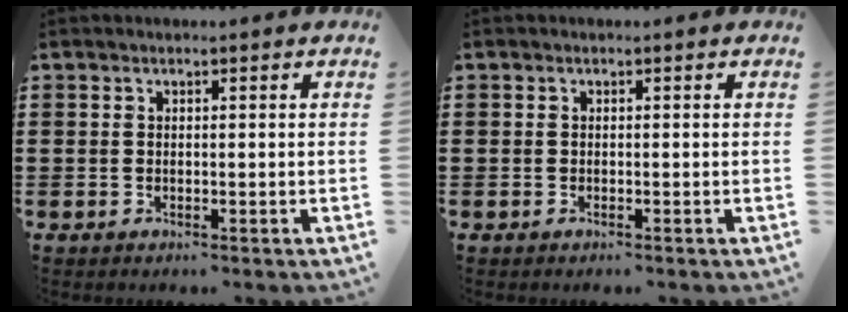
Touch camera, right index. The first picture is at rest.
{"total": 0.0}